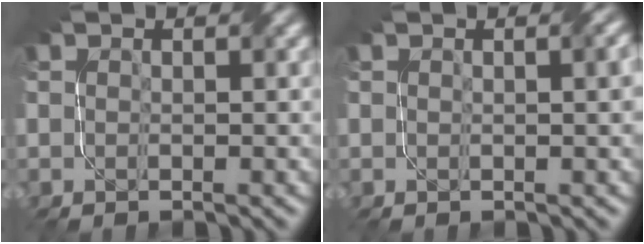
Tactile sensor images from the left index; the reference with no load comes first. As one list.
[{"total": 2.3, "force": [0.5, 0.7, 2.1], "torque": [-0.018, 0.006, 0.005]}]